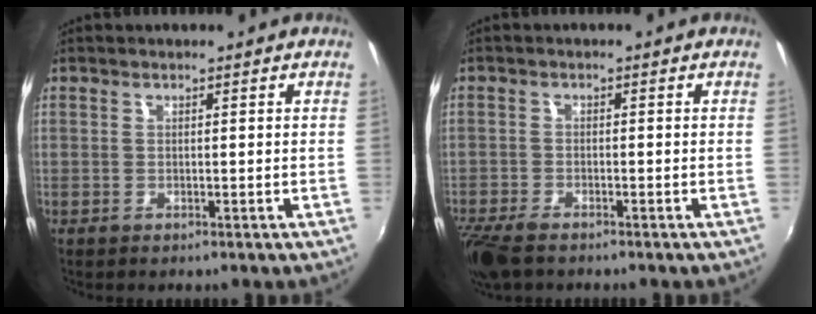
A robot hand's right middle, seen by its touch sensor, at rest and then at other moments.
{"total": 7.0, "force": [-5.5, 2.1, 3.9], "torque": [-0.103, -0.033, -0.106]}